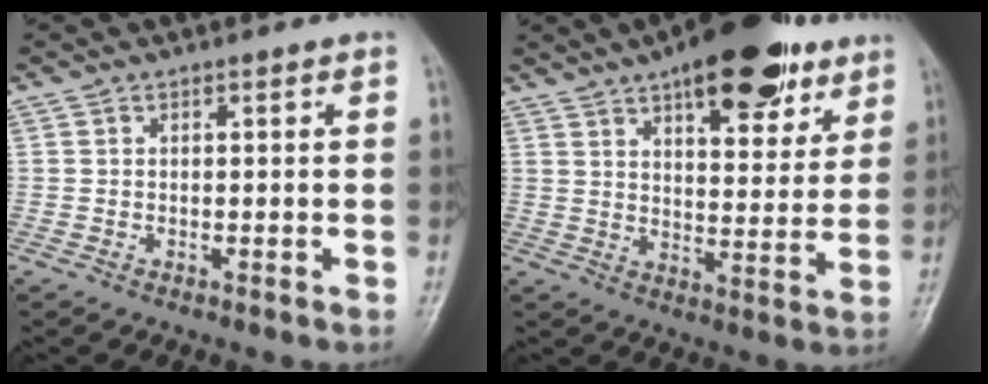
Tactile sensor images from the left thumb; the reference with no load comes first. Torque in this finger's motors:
{"motor_torque": [2.35, 0.98, 1.24, -1.11, 0.09]}